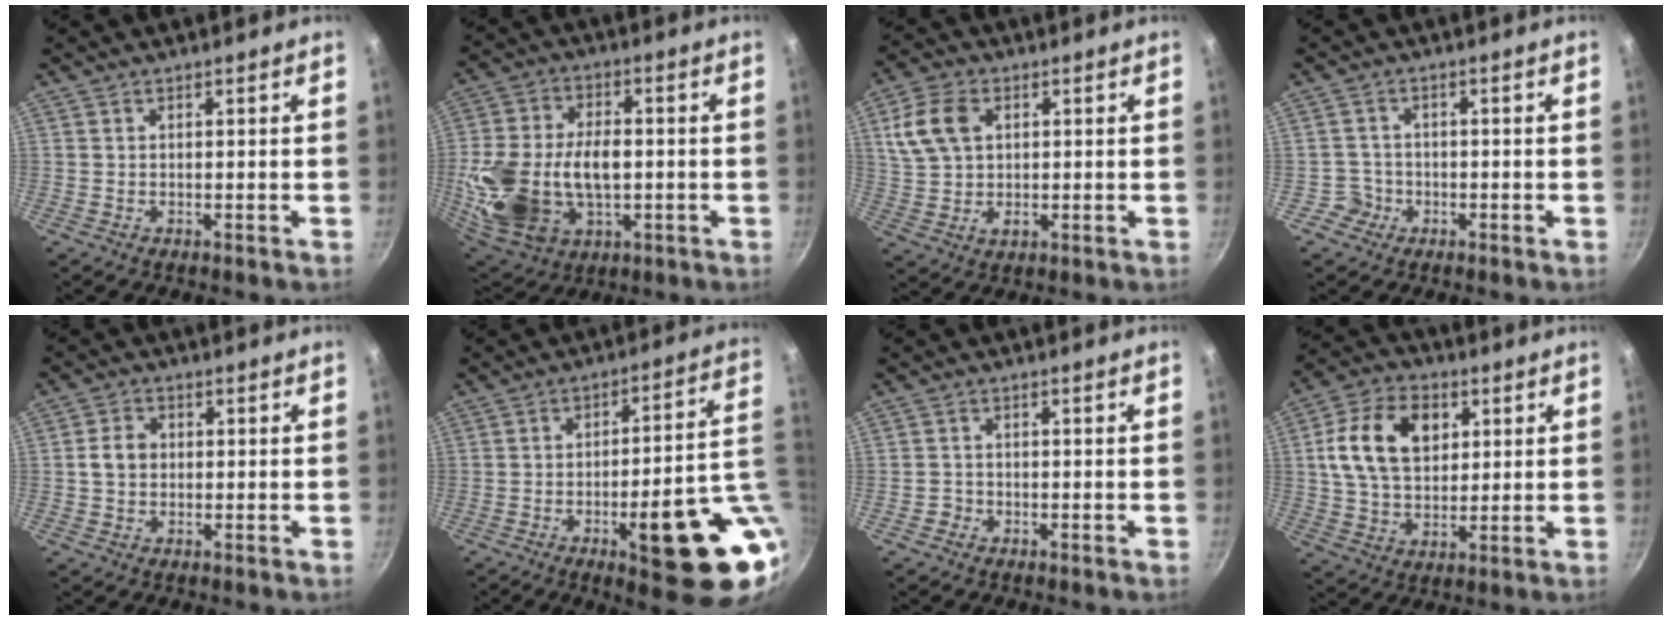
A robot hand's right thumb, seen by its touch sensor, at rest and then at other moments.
{"total": 21.0, "force": [-1.8, 13.9, 15.7], "torque": [-0.304, 0.012, -0.018]}
{"total": 10.2, "force": [2.8, 7.2, 6.7], "torque": [-0.118, 0.003, 0.054]}
{"total": 3.1, "force": [-1.3, 2.9, -0.1], "torque": [0.024, 0.021, -0.022]}
{"total": 4.1, "force": [0.0, 3.3, 2.4], "torque": [-0.032, 0.013, -0.007]}
{"total": 20.1, "force": [-4.3, 5.5, 18.8], "torque": [-0.224, 0.016, -0.050]}
{"total": 1.9, "force": [-1.1, 1.6, 0.3], "torque": [0.003, 0.014, -0.017]}
{"total": 14.8, "force": [3.7, 10.2, 10.0], "torque": [-0.159, 0.002, 0.058]}